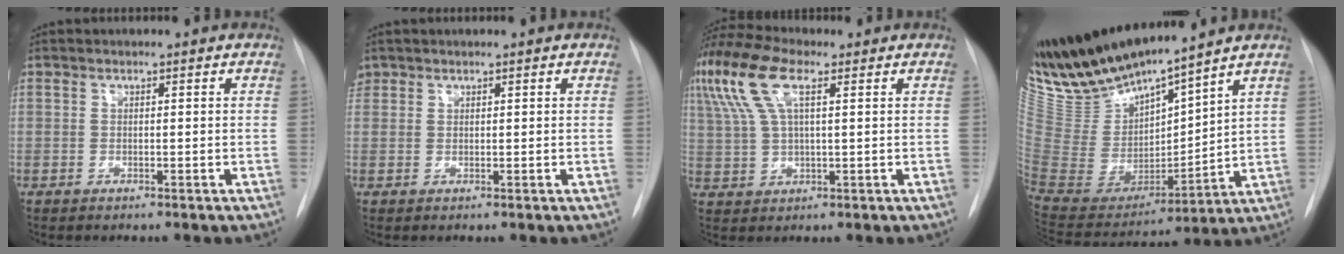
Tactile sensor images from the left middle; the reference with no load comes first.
{"total": 1.8, "force": [1.2, 1.3, 0.1], "torque": [-0.003, 0.013, 0.022]}
{"total": 11.2, "force": [5.2, 3.4, 9.3], "torque": [-0.210, 0.031, 0.098]}
{"total": 17.3, "force": [15.6, 1.5, 7.3], "torque": [-0.153, -0.024, 0.315]}